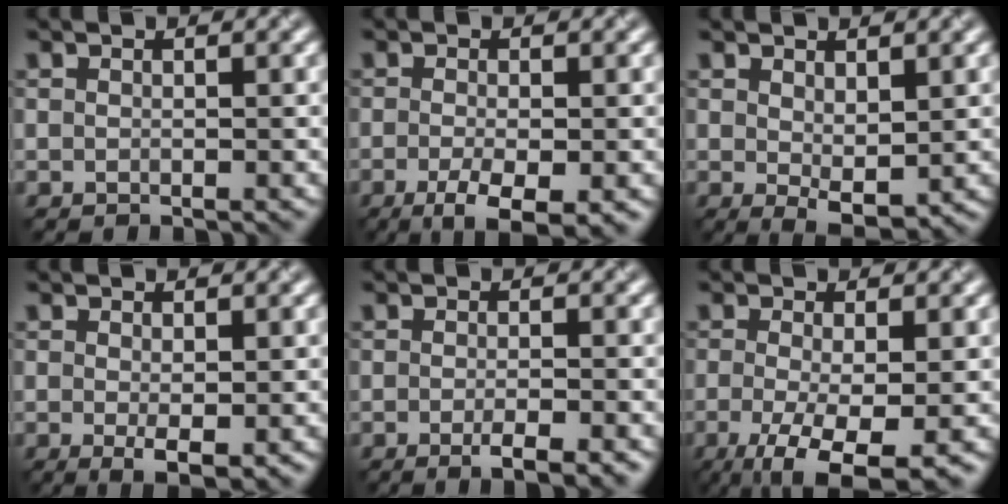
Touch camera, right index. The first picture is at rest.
{"total": 4.4, "force": [-2.0, 1.1, 3.8], "torque": [-0.070, -0.008, -0.034]}
{"total": 2.5, "force": [0.7, 1.1, 2.1], "torque": [-0.035, -0.008, 0.017]}
{"total": 2.3, "force": [-0.3, 0.6, 2.2], "torque": [-0.035, -0.010, -0.002]}
{"total": 3.0, "force": [-1.4, 0.6, 2.6], "torque": [-0.035, -0.003, -0.024]}
{"total": 6.8, "force": [-2.7, 1.9, 6.0], "torque": [-0.115, -0.014, -0.041]}